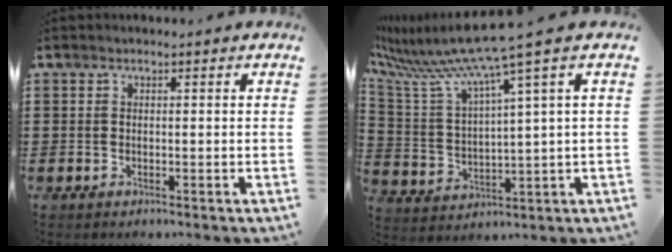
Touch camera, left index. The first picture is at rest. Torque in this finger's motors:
{"motor_torque": [1.19, -0.95, 0.67, 0.21]}